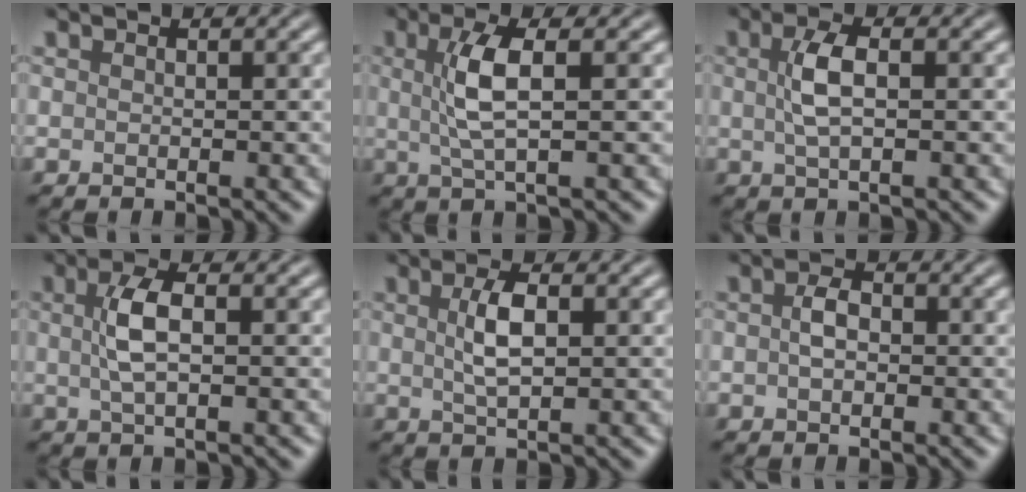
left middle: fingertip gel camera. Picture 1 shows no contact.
{"total": 3.8, "force": [0.6, 0.8, 3.6], "torque": [-0.082, 0.005, 0.013]}
{"total": 3.0, "force": [0.4, 1.1, 2.7], "torque": [-0.064, 0.006, 0.007]}
{"total": 3.3, "force": [0.4, 1.2, 3.1], "torque": [-0.070, 0.006, 0.006]}
{"total": 3.0, "force": [0.5, 1.1, 2.7], "torque": [-0.062, 0.004, 0.012]}
{"total": 2.0, "force": [-0.1, 1.3, 1.5], "torque": [-0.034, 0.005, -0.006]}